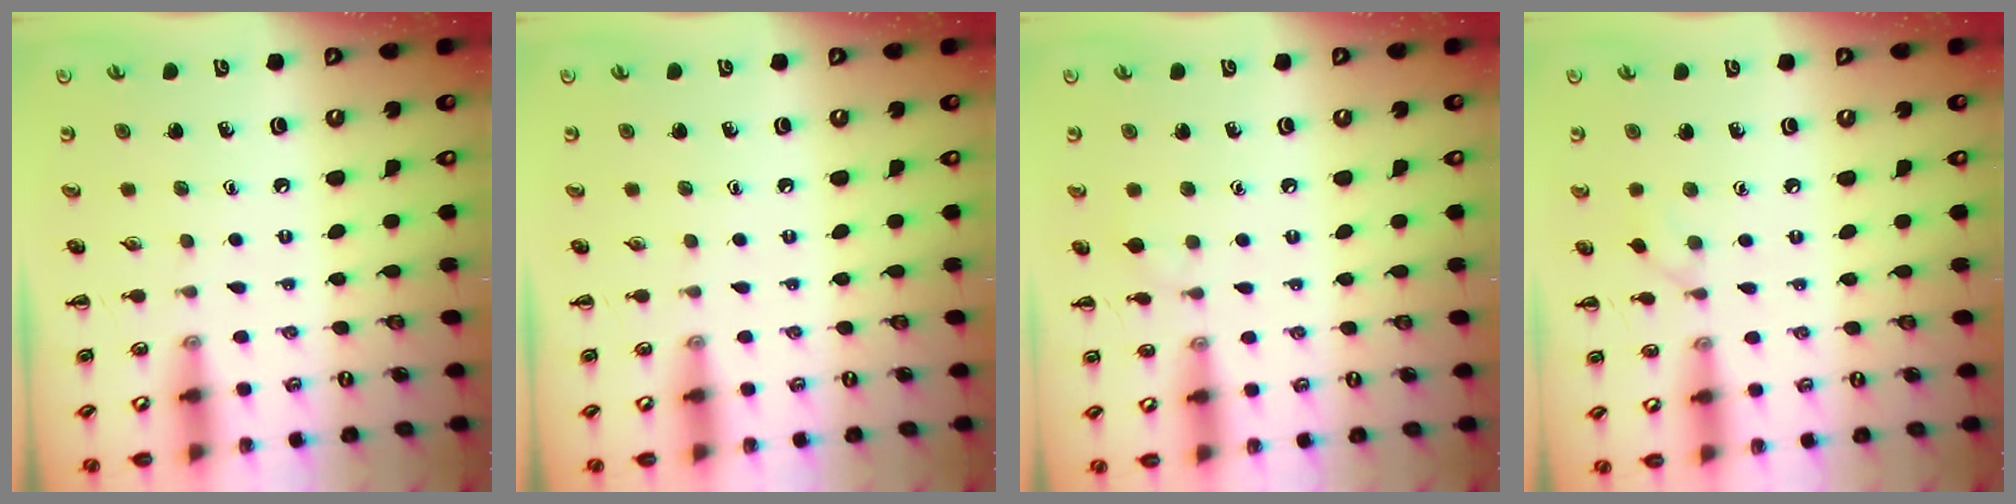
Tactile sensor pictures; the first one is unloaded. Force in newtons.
{"total": 0.0}
{"total": 4.5, "press": 4.2, "slide": 1.6}
{"total": 2.7, "press": 2.5, "slide": 1.2}